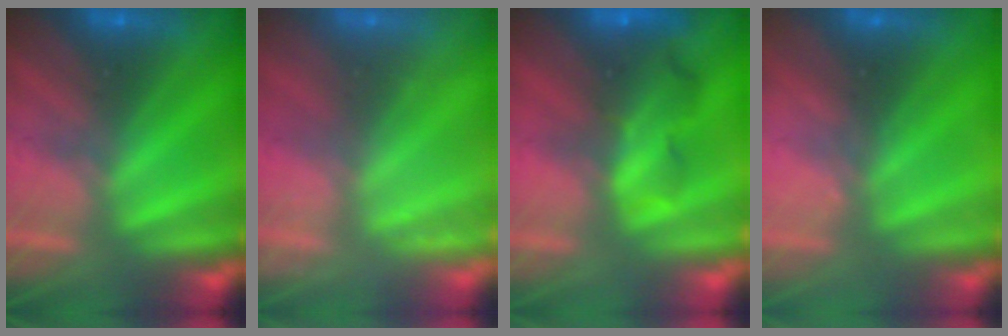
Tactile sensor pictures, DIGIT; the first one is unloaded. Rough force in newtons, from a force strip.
{"total": 2.2}
{"total": 10.4}
{"total": 2.3}